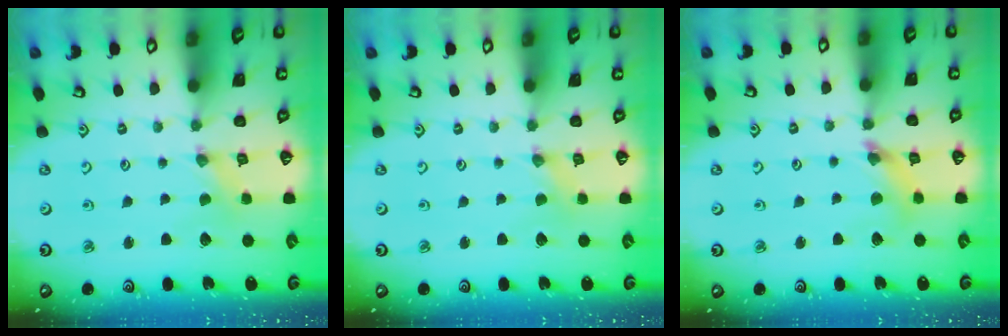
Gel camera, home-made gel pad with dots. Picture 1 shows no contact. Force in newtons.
{"total": 0.0}
{"total": 6.7, "press": 6.7, "slide": 0.7}